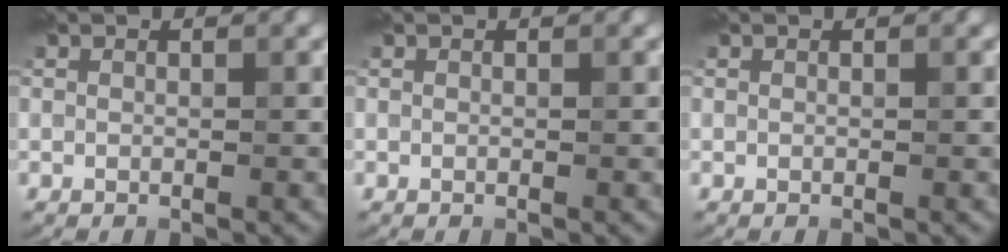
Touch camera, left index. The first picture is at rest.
{"total": 0.0}
{"total": 0.0}